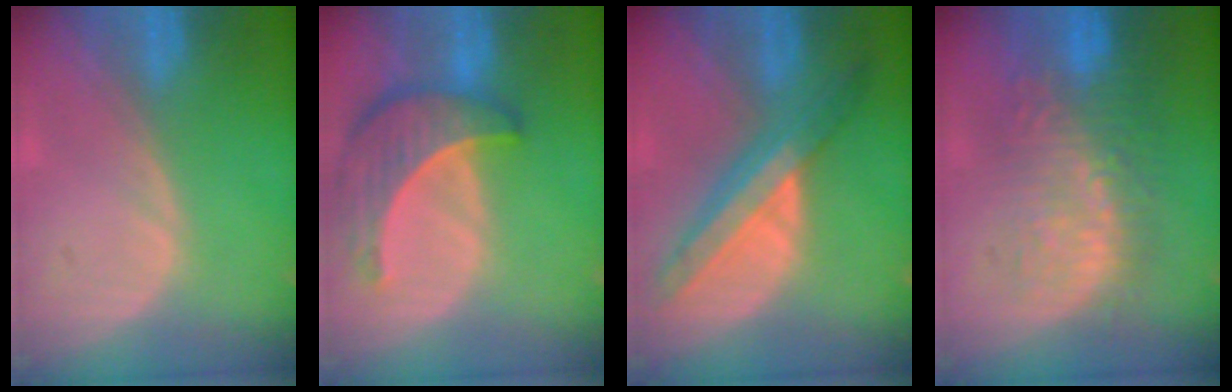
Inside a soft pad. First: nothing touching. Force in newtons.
{"total": 8.4, "press": 7.8, "slide": 3.3}
{"total": 8.5, "press": 7.3, "slide": 4.3}
{"total": 9.6, "press": 9.1, "slide": 3.0}